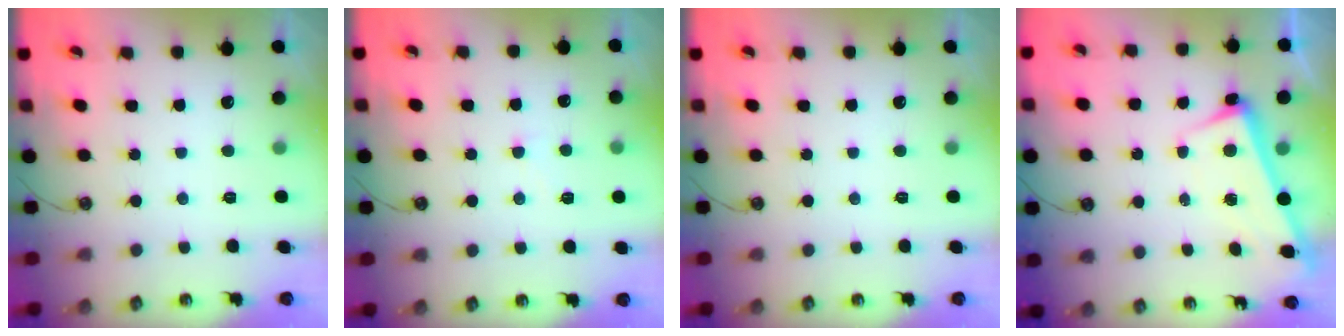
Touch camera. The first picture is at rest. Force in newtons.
{"total": 4.1, "press": 4.0, "slide": 0.8}
{"total": 0.0}
{"total": 2.7, "press": 2.6, "slide": 0.7}